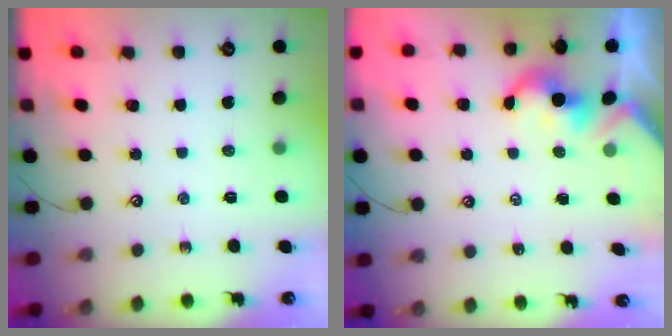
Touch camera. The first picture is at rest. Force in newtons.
{"total": 1.9, "press": 1.9, "slide": 0.2}